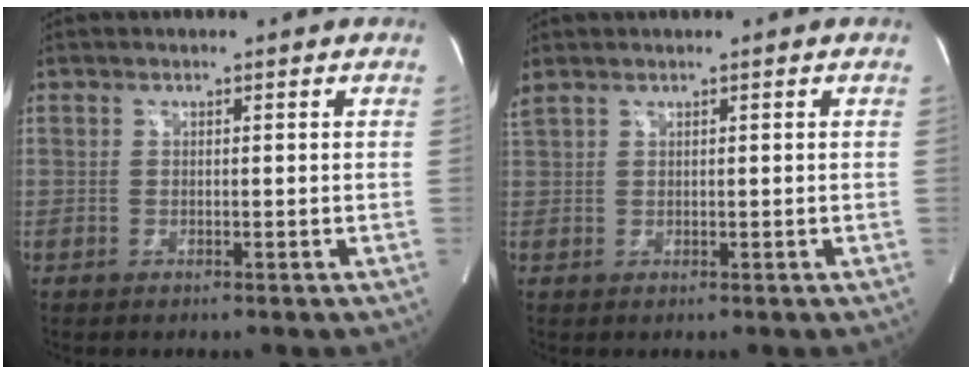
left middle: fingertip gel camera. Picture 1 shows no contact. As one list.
[{"total": 1.6, "force": [1.3, 0.3, 0.7], "torque": [-0.035, 0.024, 0.038]}]